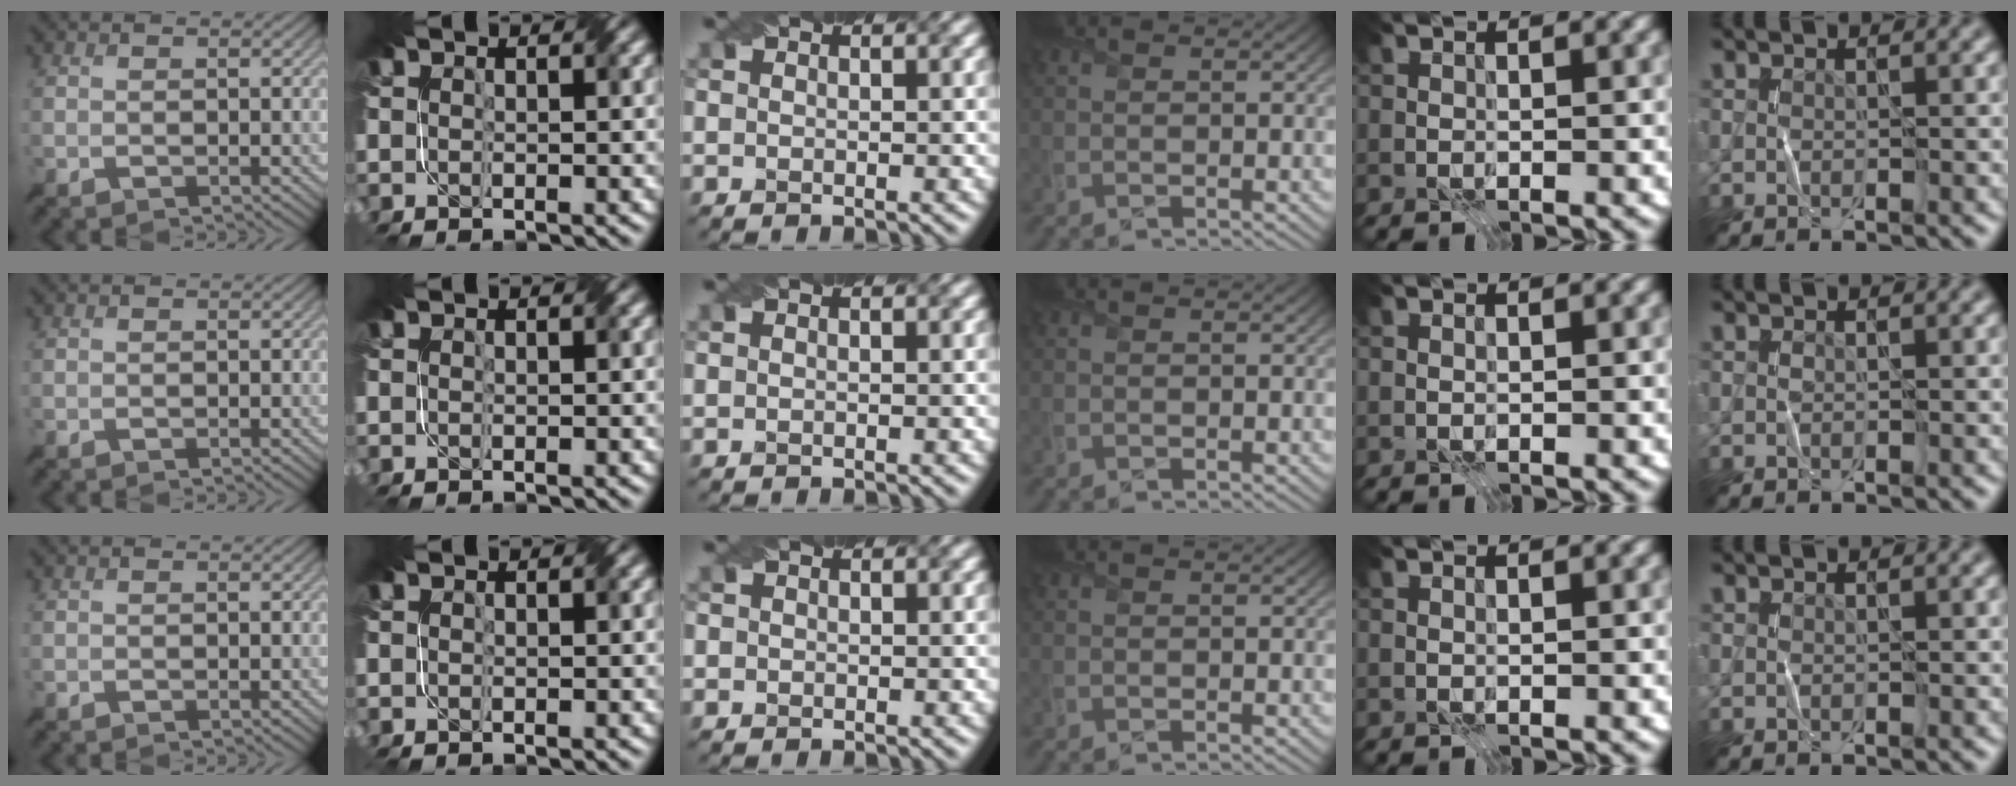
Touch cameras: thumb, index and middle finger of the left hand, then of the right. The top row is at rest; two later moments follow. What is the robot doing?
{"motion": "fold", "object": "file"}